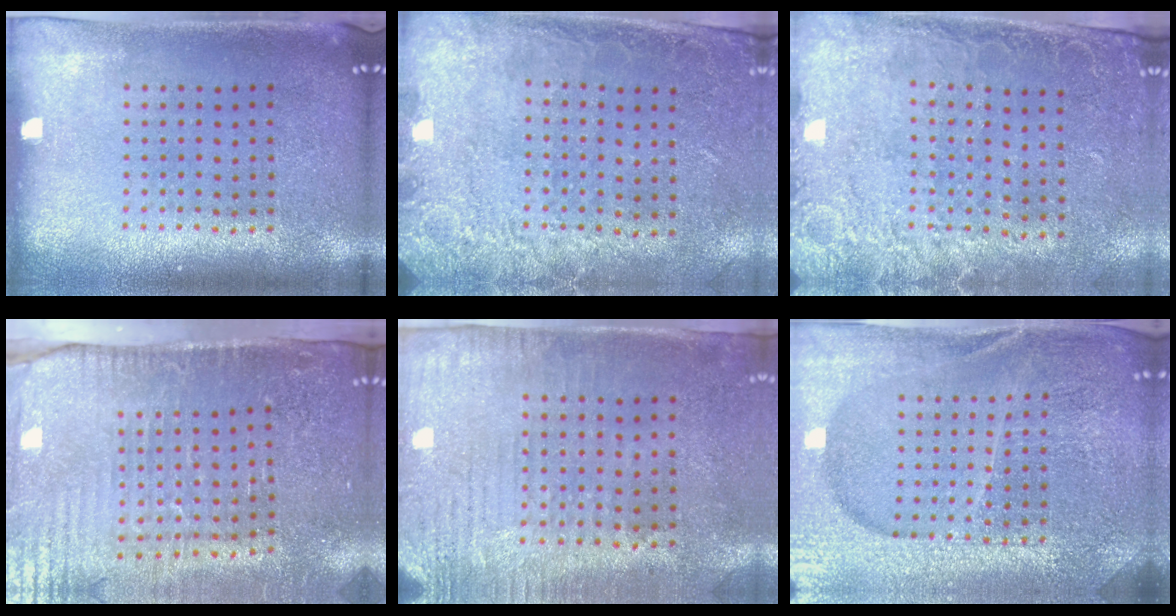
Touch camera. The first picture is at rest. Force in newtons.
{"total": 2.8, "press": 2.0, "slide": 1.9}
{"total": 2.5, "press": 2.1, "slide": 1.4}
{"total": 4.4, "press": 3.8, "slide": 2.3}
{"total": 2.9, "press": 2.4, "slide": 1.7}
{"total": 5.0, "press": 4.6, "slide": 2.1}